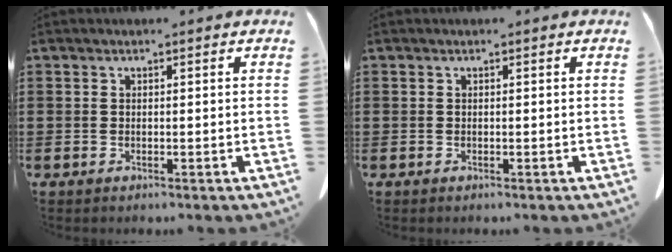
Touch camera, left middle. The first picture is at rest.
{"total": 0.0}